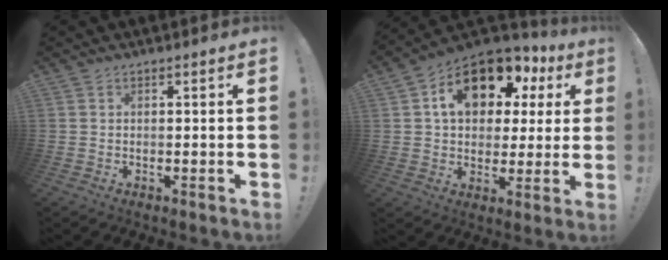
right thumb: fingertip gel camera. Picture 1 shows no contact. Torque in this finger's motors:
{"motor_torque": [0.29, 2.53, 1.82, 0.10, 0.09]}